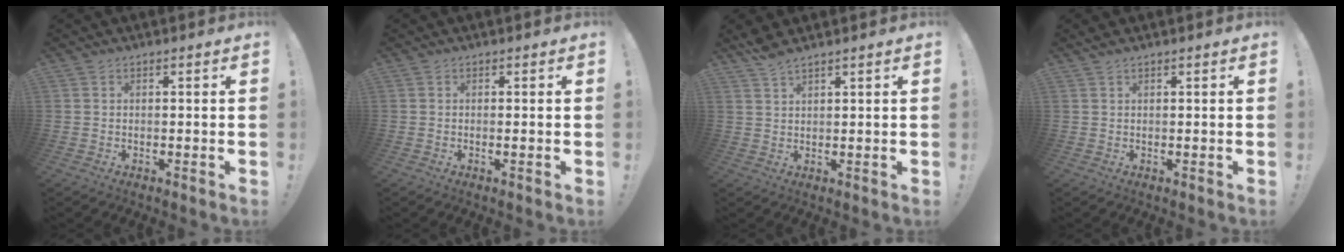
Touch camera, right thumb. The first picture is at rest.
{"total": 1.0, "force": [-0.2, -0.6, 0.8], "torque": [-0.010, -0.003, -0.005]}
{"total": 3.2, "force": [3.0, 0.3, 1.2], "torque": [-0.035, -0.010, 0.055]}
{"total": 0.7, "force": [0.7, 0.0, -0.1], "torque": [-0.004, 0.005, 0.013]}